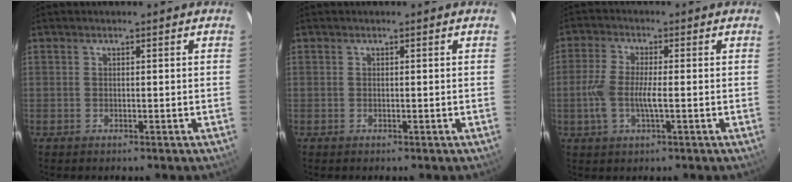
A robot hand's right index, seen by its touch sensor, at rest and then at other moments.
{"total": 0.0}
{"total": 6.3, "force": [-1.3, 1.7, 5.9], "torque": [-0.131, -0.001, -0.025]}